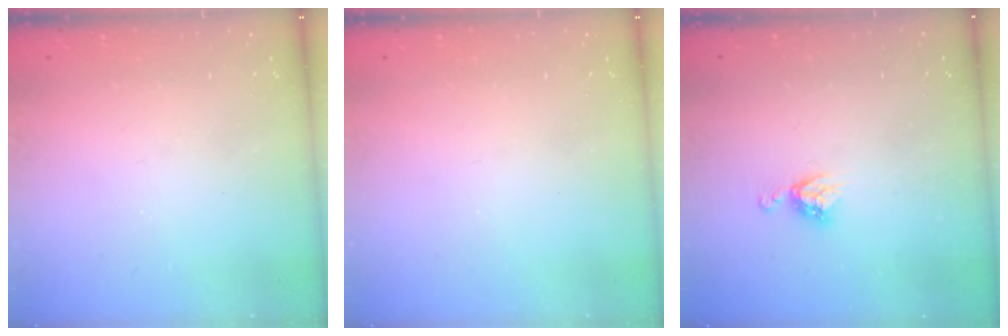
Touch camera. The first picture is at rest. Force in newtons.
{"total": 0.0}
{"total": 5.7, "press": 5.7, "slide": 0.5}